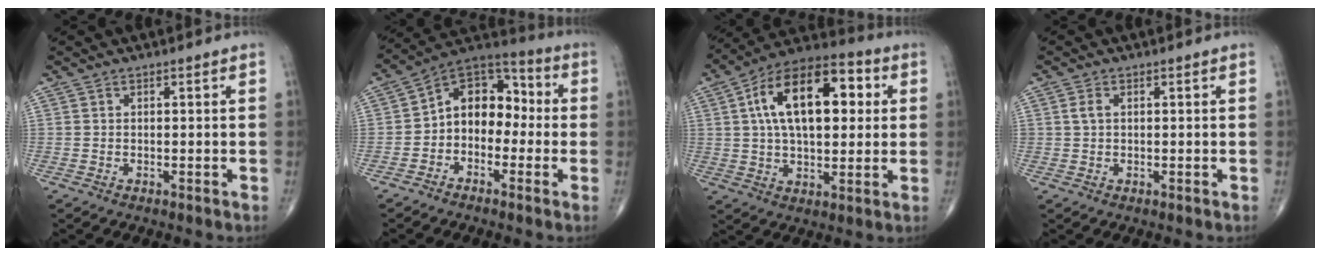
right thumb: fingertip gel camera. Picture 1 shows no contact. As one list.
[{"total": 11.7, "force": [-1.4, 8.5, 7.9], "torque": [-0.082, 0.051, -0.043]}, {"total": 20.1, "force": [4.5, 10.6, 16.5], "torque": [-0.247, 0.020, 0.063]}, {"total": 1.7, "force": [0.4, 1.1, 1.2], "torque": [-0.024, 0.004, 0.009]}]